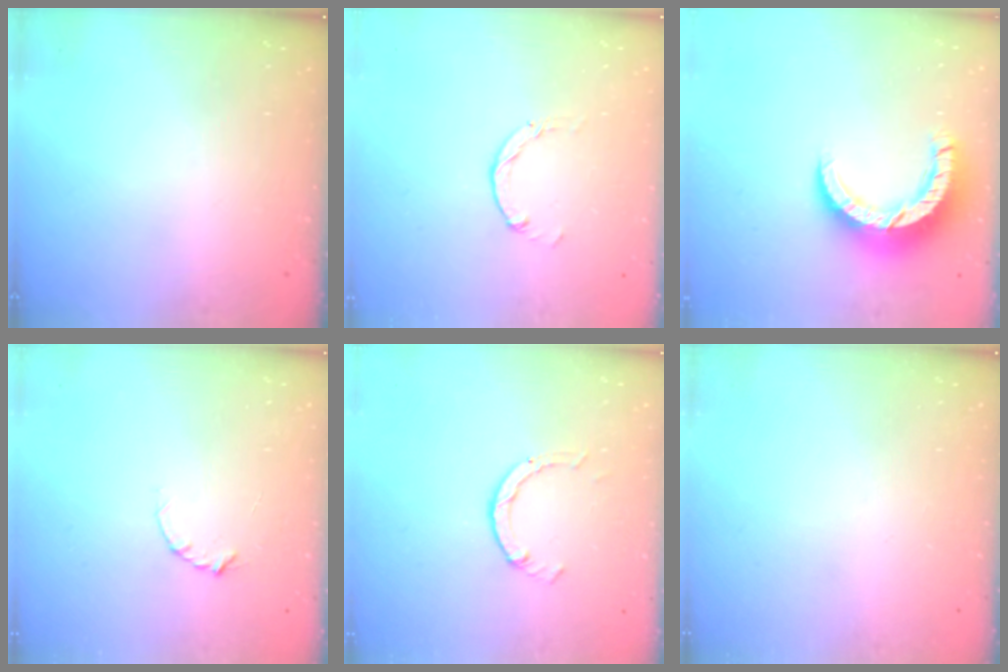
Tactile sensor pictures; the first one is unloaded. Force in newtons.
{"total": 1.5, "press": 1.5, "slide": 0.2}
{"total": 10.3, "press": 10.2, "slide": 0.7}
{"total": 2.9, "press": 2.9, "slide": 0.3}
{"total": 2.6, "press": 2.5, "slide": 0.3}
{"total": 0.0}